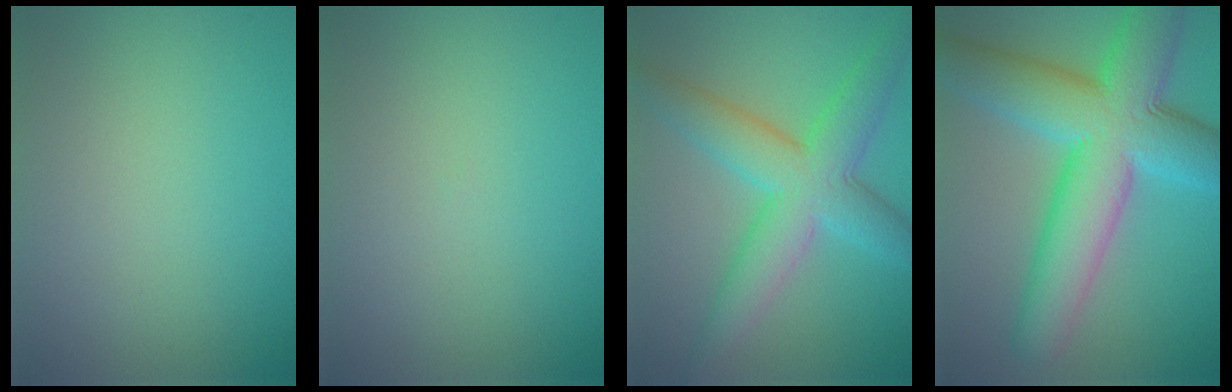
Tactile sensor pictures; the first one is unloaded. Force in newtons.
{"total": 0.0}
{"total": 7.2, "press": 7.2, "slide": 0.2}
{"total": 12.0, "press": 12.0, "slide": 0.2}